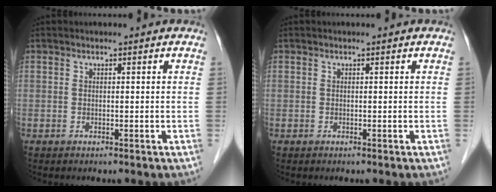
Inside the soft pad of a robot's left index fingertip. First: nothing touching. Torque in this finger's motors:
{"motor_torque": [0.00, 0.00, 0.00, 0.00]}